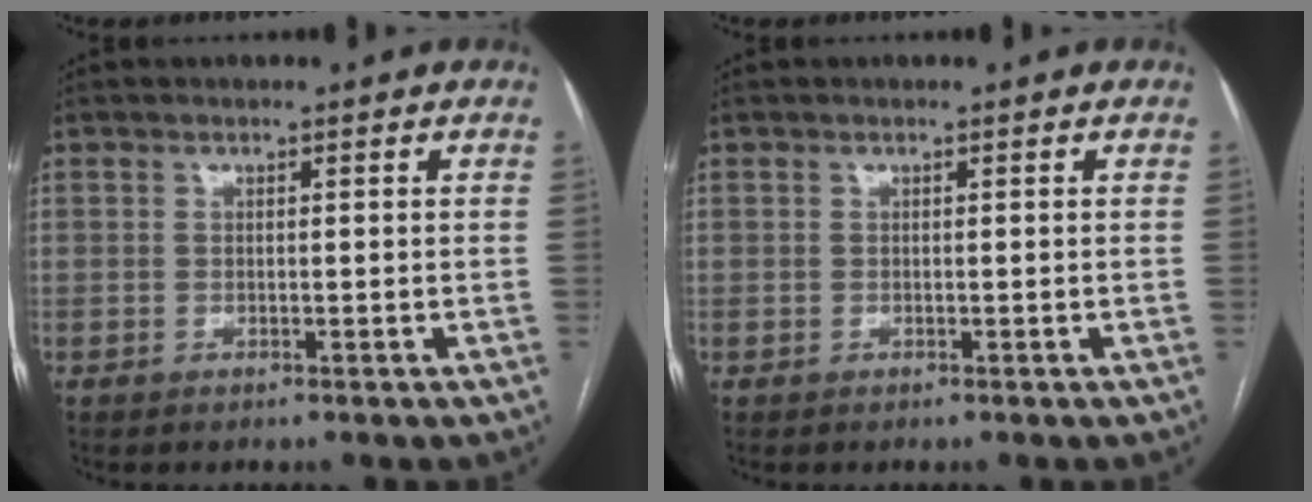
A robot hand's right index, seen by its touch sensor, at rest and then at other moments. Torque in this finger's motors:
{"motor_torque": [0.01, 0.00, 0.00, 0.00]}